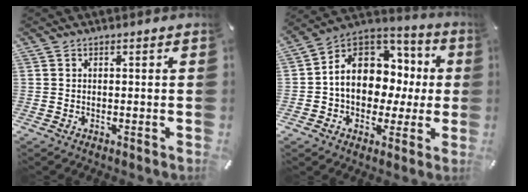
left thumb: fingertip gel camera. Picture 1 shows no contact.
{"total": 13.7, "force": [1.0, 11.2, 7.8], "torque": [-0.133, -0.013, 0.022]}